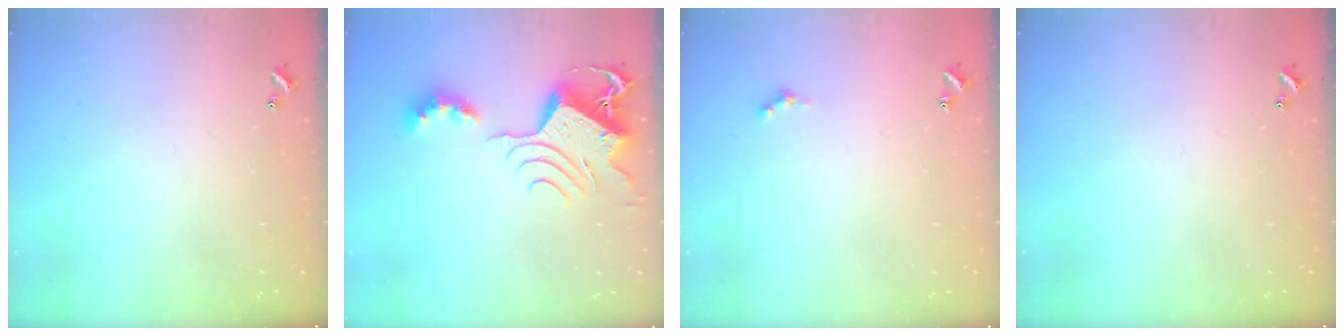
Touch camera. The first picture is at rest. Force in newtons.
{"total": 10.3, "press": 10.2, "slide": 1.3}
{"total": 1.4, "press": 1.3, "slide": 0.4}
{"total": 0.0}